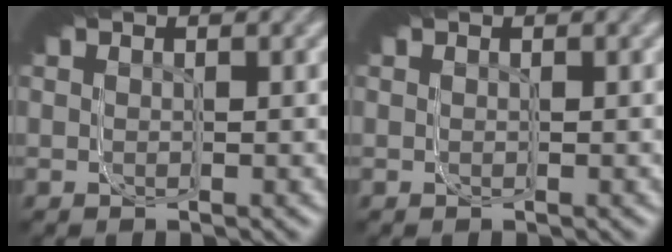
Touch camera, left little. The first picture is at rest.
{"total": 0.0}